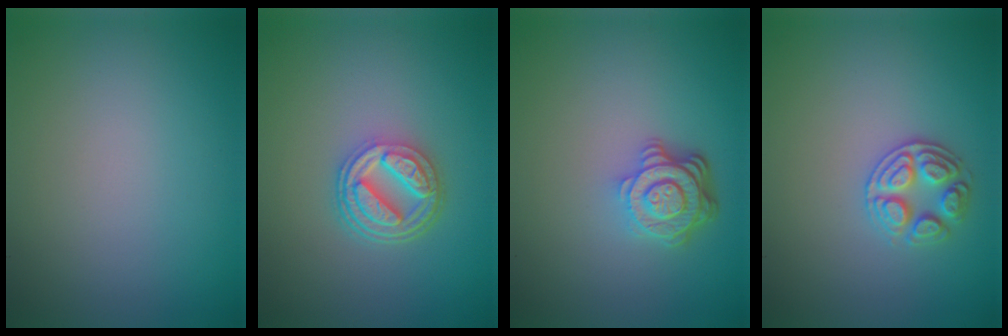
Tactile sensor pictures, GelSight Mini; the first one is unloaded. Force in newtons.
{"total": 4.8, "press": 3.7, "slide": 3.1}
{"total": 4.5, "press": 3.3, "slide": 3.1}
{"total": 2.7, "press": 2.7, "slide": 0.5}